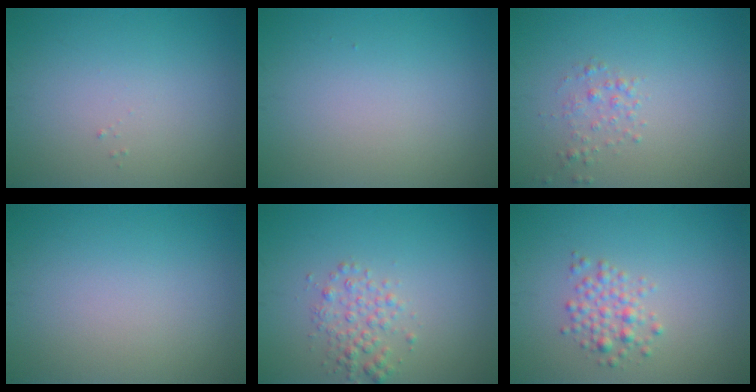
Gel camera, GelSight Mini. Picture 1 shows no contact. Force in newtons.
{"total": 0.0}
{"total": 1.3, "press": 1.2, "slide": 0.1}
{"total": 0.0}
{"total": 2.2, "press": 2.2, "slide": 0.0}
{"total": 2.1, "press": 2.1, "slide": 0.2}